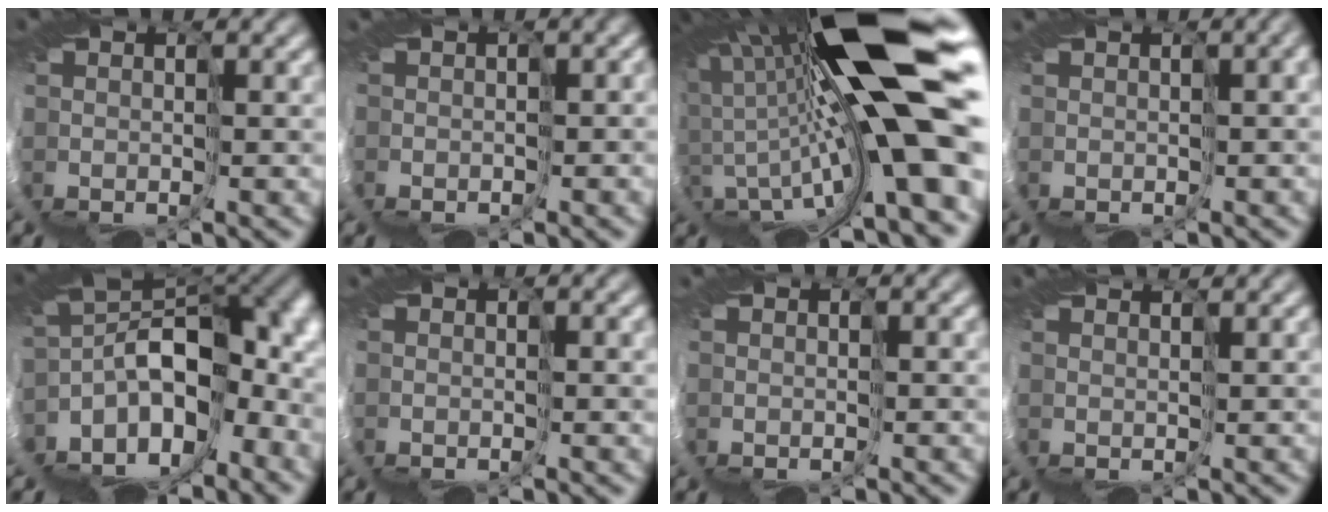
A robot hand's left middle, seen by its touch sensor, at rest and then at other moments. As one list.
[{"total": 2.3, "force": [-2.0, 0.8, 0.8], "torque": [-0.010, 0.001, -0.029]}, {"total": 17.0, "force": [2.2, 3.0, 16.6], "torque": [-0.262, -0.028, 0.029]}, {"total": 1.4, "force": [-0.2, 0.4, 1.3], "torque": [-0.013, -0.001, -0.001]}, {"total": 12.6, "force": [-3.4, 6.6, 10.1], "torque": [-0.149, -0.013, -0.024]}, {"total": 0.8, "force": [0.4, -0.7, 0.0], "torque": [0.004, 0.004, 0.003]}, {"total": 1.2, "force": [0.4, -0.8, -0.8], "torque": [0.026, 0.002, 0.004]}, {"total": 2.3, "force": [2.1, -0.9, -0.2], "torque": [0.003, 0.005, 0.033]}]